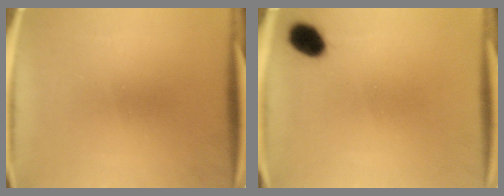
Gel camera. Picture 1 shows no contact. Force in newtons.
{"total": 5.4}